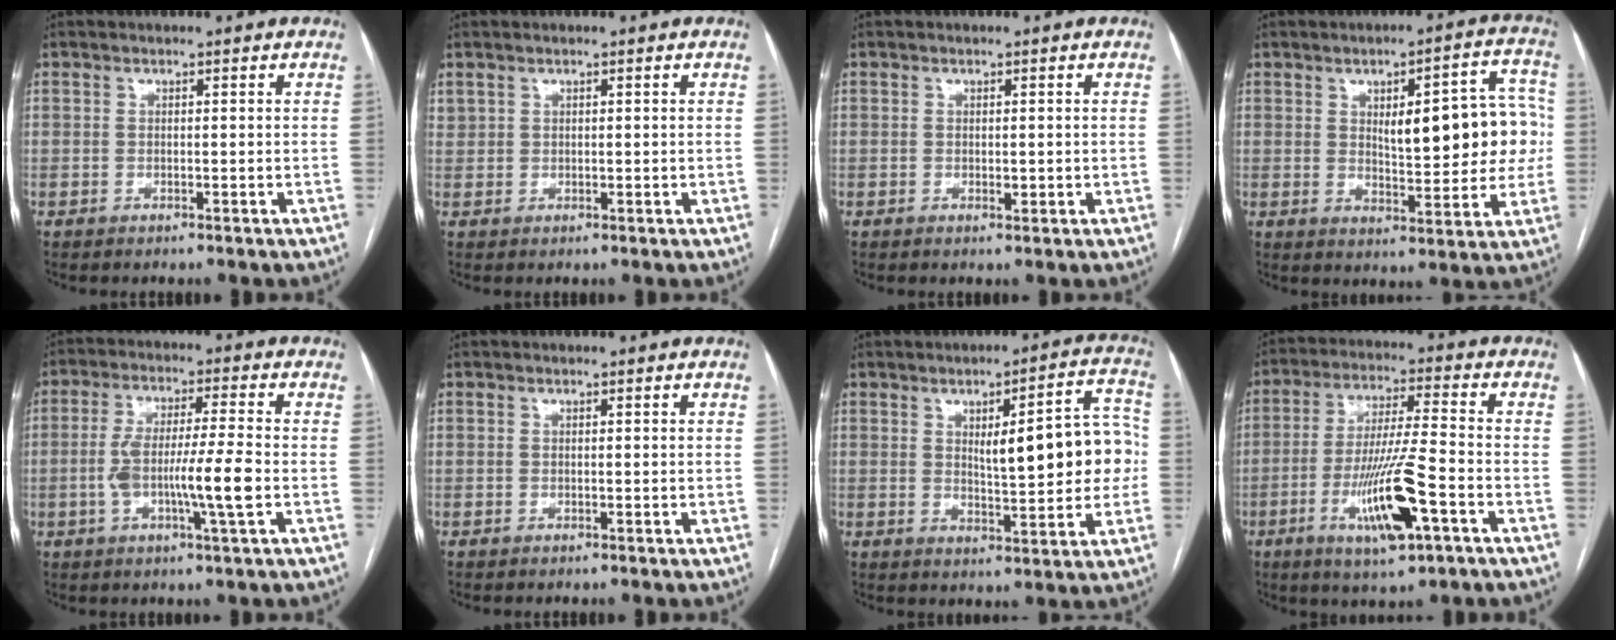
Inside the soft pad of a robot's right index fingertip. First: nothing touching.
{"total": 1.3, "force": [1.0, 0.8, 0.3], "torque": [-0.002, 0.005, 0.020]}
{"total": 1.2, "force": [0.0, 0.5, 1.1], "torque": [-0.015, -0.003, 0.002]}
{"total": 13.3, "force": [1.6, 4.6, 12.4], "torque": [-0.153, 0.029, 0.029]}
{"total": 9.7, "force": [-2.0, 0.1, 9.5], "torque": [-0.179, 0.002, -0.040]}
{"total": 0.0}
{"total": 12.2, "force": [0.8, 3.1, 11.7], "torque": [-0.150, 0.025, 0.018]}
{"total": 12.9, "force": [-5.0, 1.0, 11.9], "torque": [-0.228, -0.015, -0.086]}